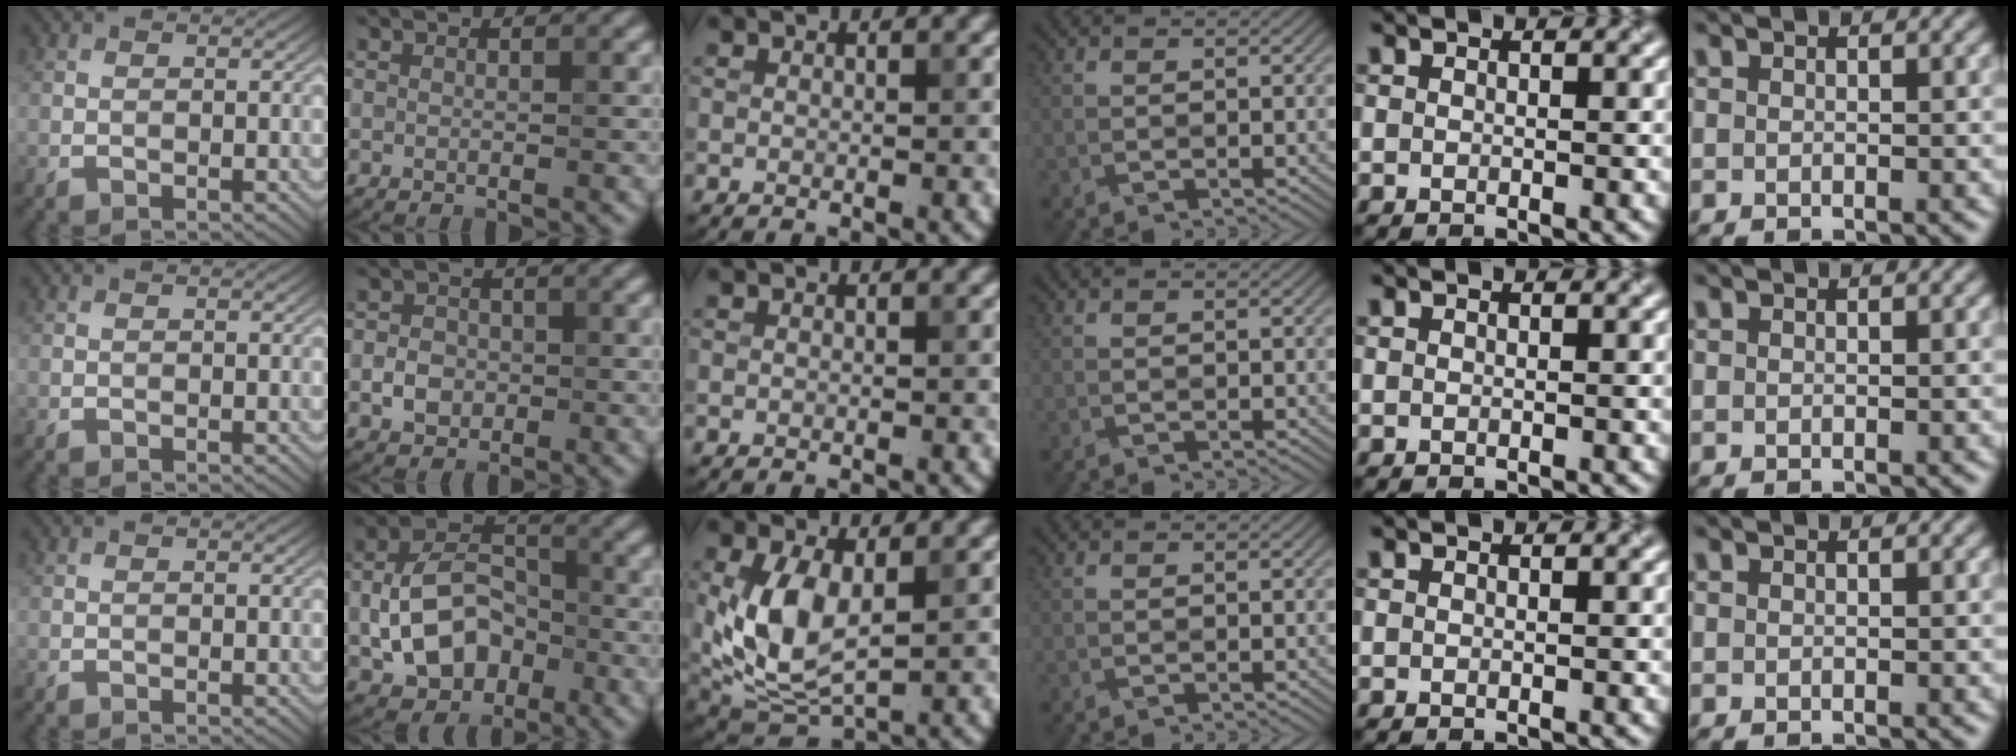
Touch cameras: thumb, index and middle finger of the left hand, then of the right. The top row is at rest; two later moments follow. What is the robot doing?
{"motion": "fold", "object": "envelope"}